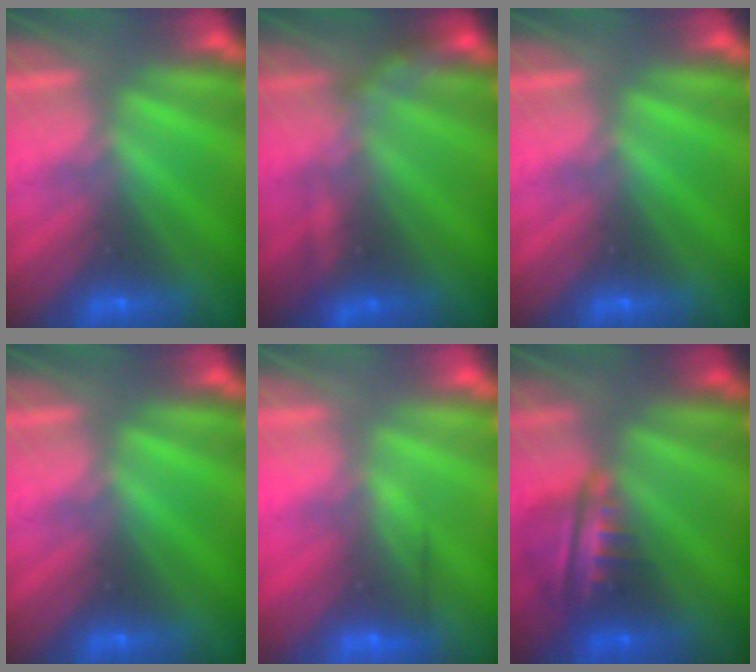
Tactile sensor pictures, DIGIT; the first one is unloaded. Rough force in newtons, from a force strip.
{"total": 2.7}
{"total": 0.0}
{"total": 0.0}
{"total": 3.0}
{"total": 6.7}